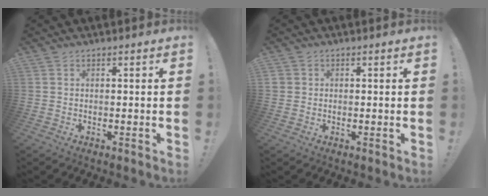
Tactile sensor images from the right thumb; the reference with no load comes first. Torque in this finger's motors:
{"motor_torque": [-0.27, -0.11, 0.02, -0.10, 0.00]}